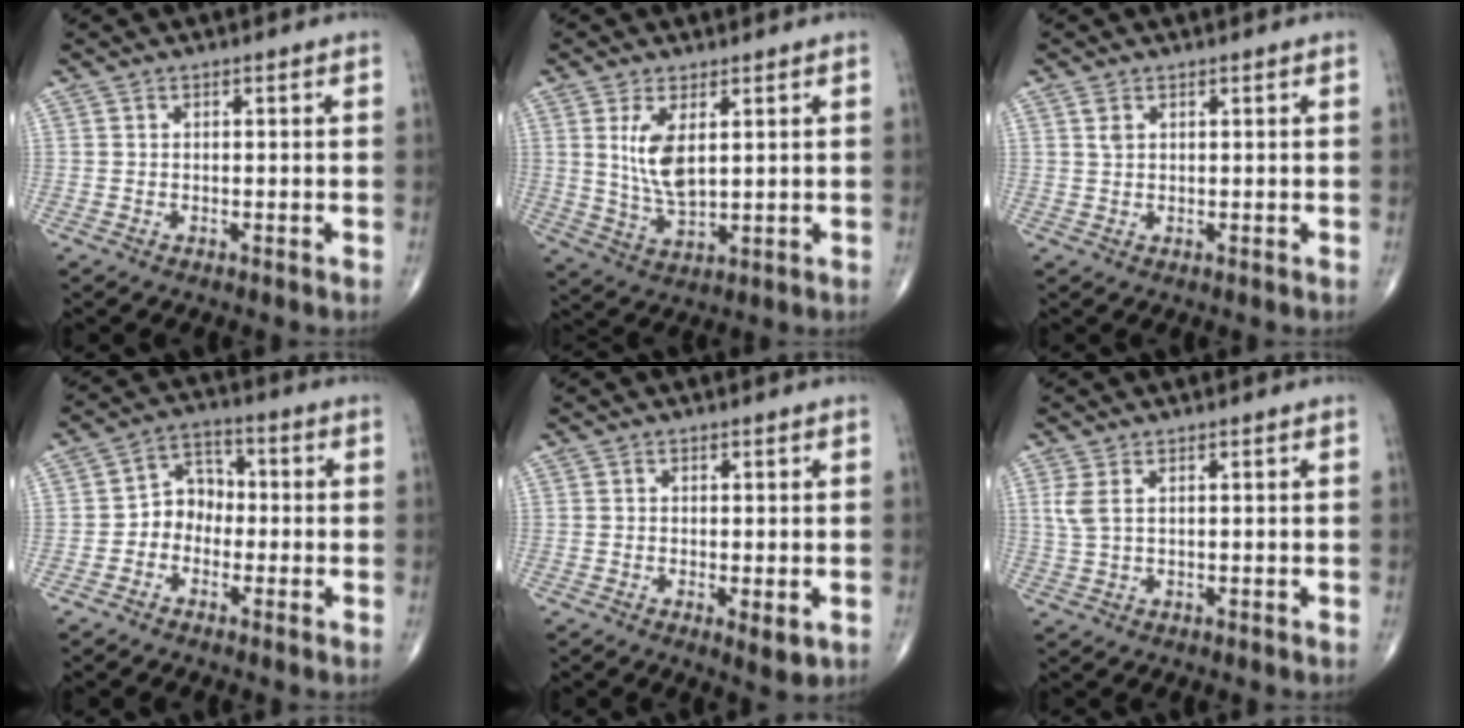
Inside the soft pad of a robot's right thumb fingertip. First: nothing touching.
{"total": 7.8, "force": [2.1, 3.3, 6.7], "torque": [-0.130, -0.018, 0.054]}
{"total": 1.5, "force": [0.8, 0.8, 1.0], "torque": [-0.022, 0.004, 0.020]}
{"total": 6.1, "force": [-1.5, 5.0, 3.2], "torque": [-0.022, 0.031, -0.045]}
{"total": 3.2, "force": [-0.8, 1.1, 2.9], "torque": [-0.044, -0.010, -0.010]}
{"total": 2.9, "force": [1.0, 1.2, 2.4], "torque": [-0.066, 0.005, 0.029]}